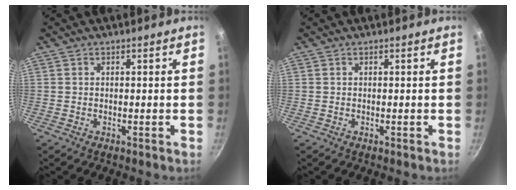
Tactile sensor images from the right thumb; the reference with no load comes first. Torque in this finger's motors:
{"motor_torque": [-0.20, 0.11, 0.02, 0.01, 0.01]}